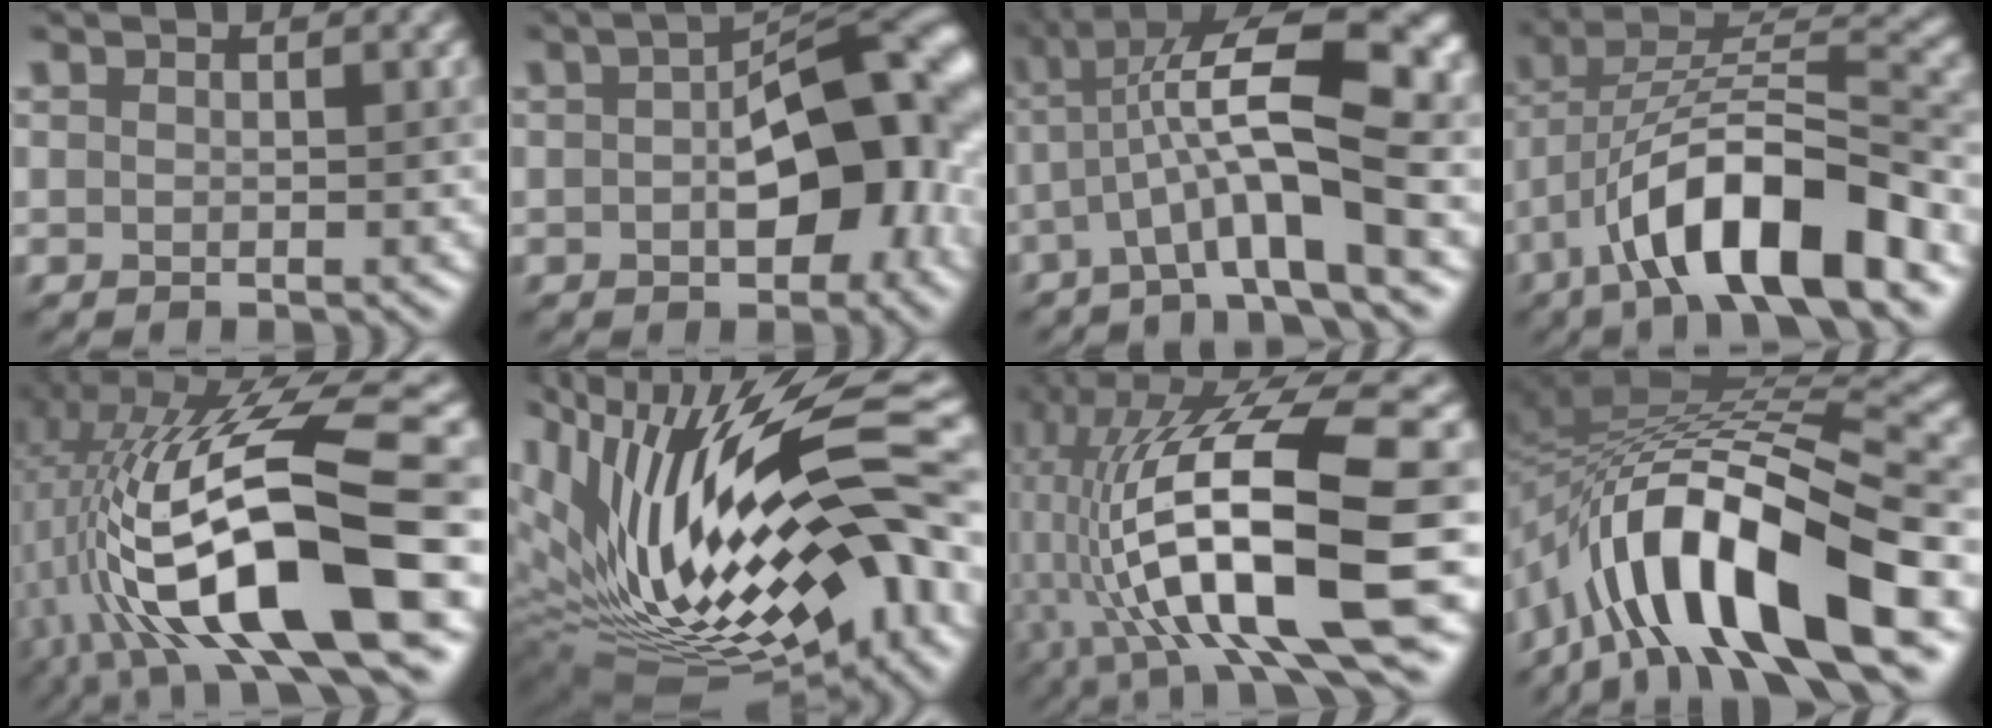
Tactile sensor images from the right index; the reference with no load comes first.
{"total": 10.6, "force": [-1.1, 5.7, 8.9], "torque": [-0.110, 0.012, -0.021]}
{"total": 10.7, "force": [-1.1, 2.6, 10.4], "torque": [-0.179, 0.027, -0.026]}
{"total": 11.6, "force": [-6.2, 3.4, 9.2], "torque": [-0.153, 0.021, -0.109]}
{"total": 15.5, "force": [-2.9, 3.9, 14.7], "torque": [-0.250, 0.017, -0.046]}
{"total": 19.7, "force": [2.7, 9.4, 17.1], "torque": [-0.315, 0.009, 0.043]}
{"total": 17.0, "force": [-1.6, 4.5, 16.3], "torque": [-0.307, 0.025, -0.020]}
{"total": 12.9, "force": [-6.9, 4.2, 10.0], "torque": [-0.162, 0.017, -0.126]}